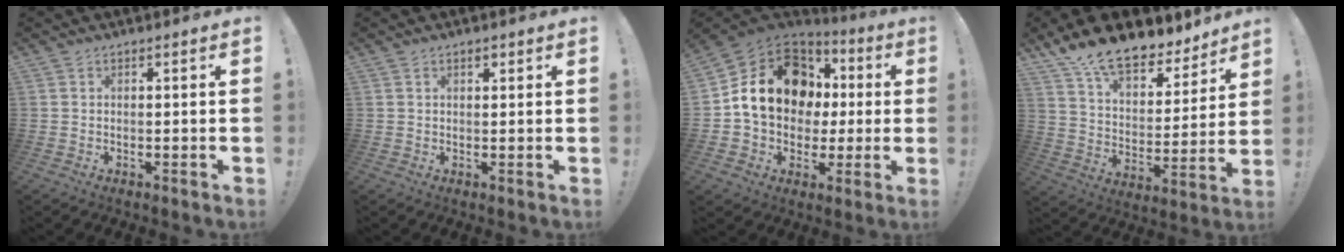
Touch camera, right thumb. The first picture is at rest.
{"total": 0.9, "force": [0.6, 0.5, 0.3], "torque": [-0.003, -0.002, 0.012]}
{"total": 20.0, "force": [4.1, 15.4, 12.1], "torque": [-0.178, -0.001, 0.096]}
{"total": 15.5, "force": [12.8, 6.0, 6.4], "torque": [-0.116, -0.102, 0.230]}